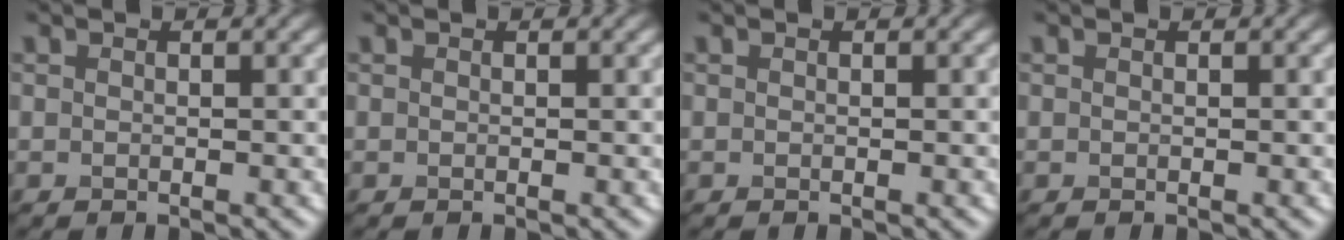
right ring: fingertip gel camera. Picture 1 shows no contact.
{"total": 0.0}
{"total": 0.0}
{"total": 0.0}